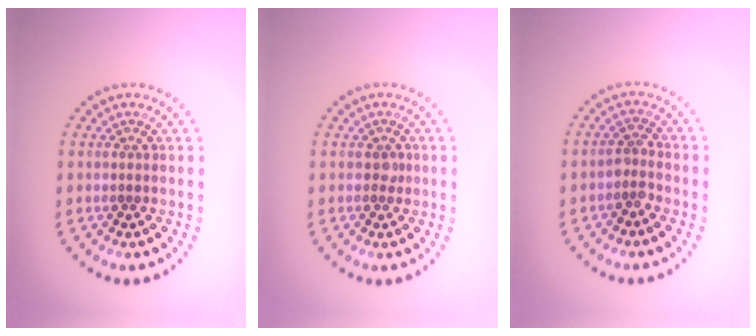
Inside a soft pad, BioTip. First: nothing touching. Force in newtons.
{"total": 0.8, "press": 0.6, "slide": 0.5}
{"total": 1.6, "press": 1.2, "slide": 1.1}